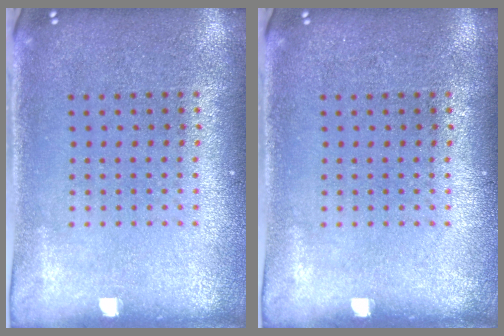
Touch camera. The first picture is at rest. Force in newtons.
{"total": 0.0}